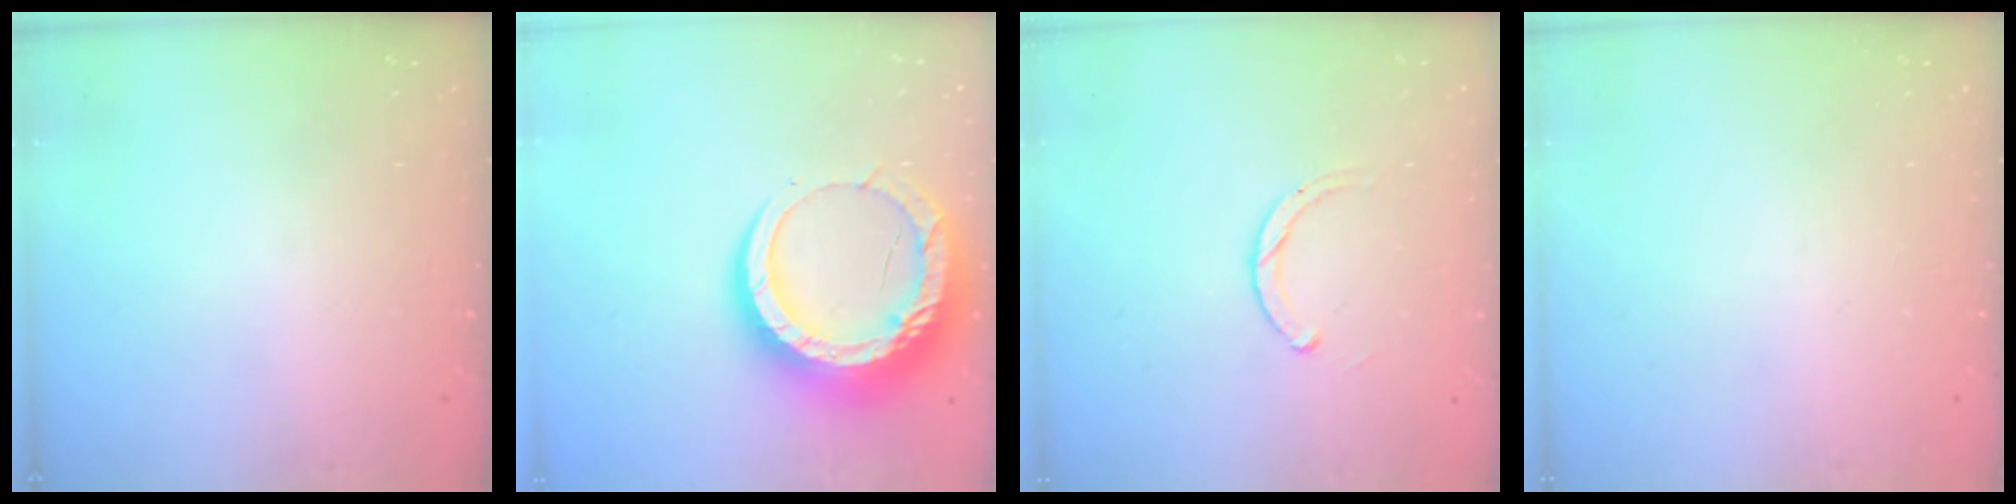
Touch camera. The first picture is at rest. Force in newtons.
{"total": 17.1, "press": 17.0, "slide": 1.6}
{"total": 1.8, "press": 1.8, "slide": 0.2}
{"total": 0.0}